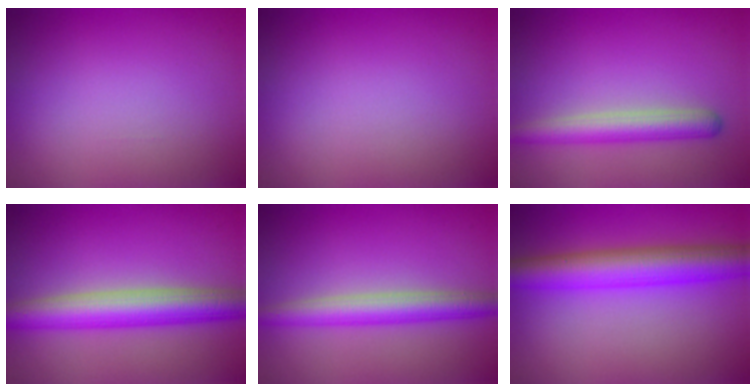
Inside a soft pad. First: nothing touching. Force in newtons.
{"total": 0.0}
{"total": 3.6, "press": 3.6, "slide": 0.2}
{"total": 6.4, "press": 6.4, "slide": 0.2}
{"total": 4.2, "press": 4.2, "slide": 0.1}
{"total": 6.7, "press": 6.7, "slide": 0.0}